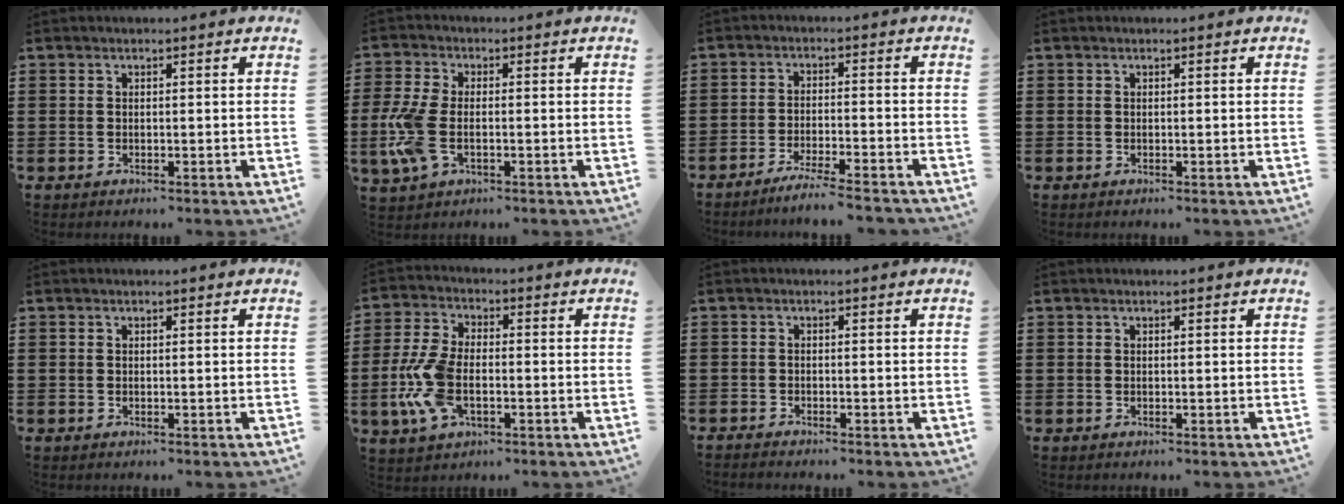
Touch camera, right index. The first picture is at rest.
{"total": 7.4, "force": [-1.4, 3.8, 6.2], "torque": [-0.157, -0.011, -0.030]}
{"total": 4.2, "force": [-3.9, -0.4, 1.5], "torque": [-0.033, -0.008, -0.078]}
{"total": 0.0}
{"total": 0.0}
{"total": 9.1, "force": [-2.3, 4.7, 7.5], "torque": [-0.181, -0.007, -0.046]}
{"total": 1.1, "force": [-1.1, 0.1, 0.0], "torque": [-0.002, 0.002, -0.023]}
{"total": 0.0}